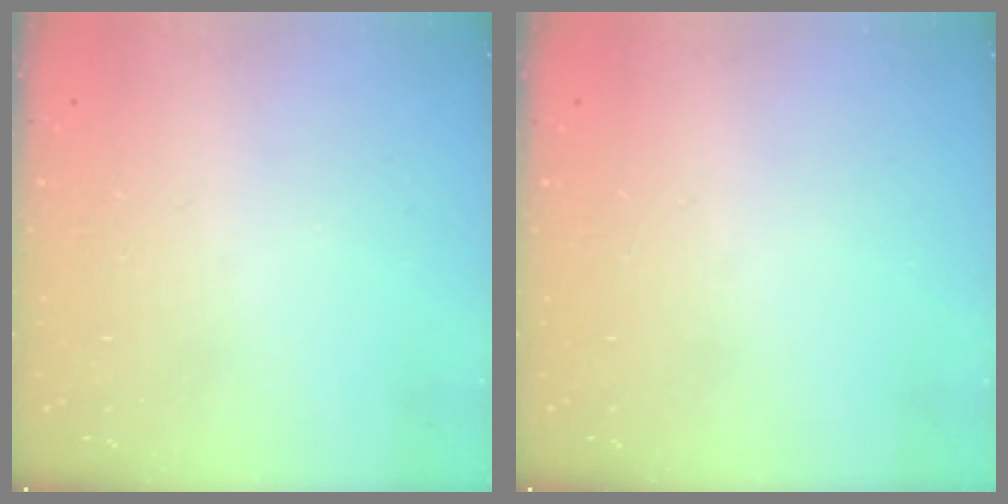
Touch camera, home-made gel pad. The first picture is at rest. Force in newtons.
{"total": 0.0}